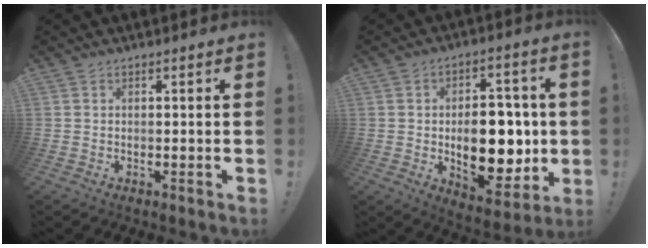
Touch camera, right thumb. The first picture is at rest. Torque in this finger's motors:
{"motor_torque": [2.01, 3.00, 1.34, -0.80, 0.09]}